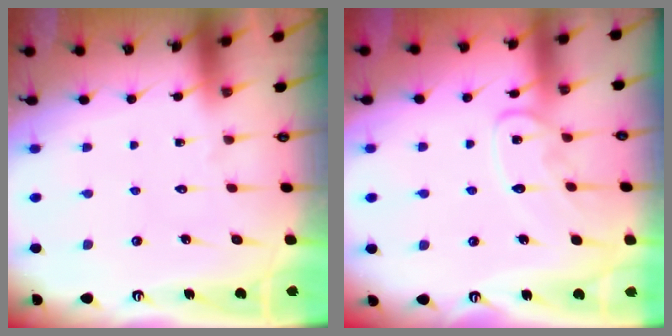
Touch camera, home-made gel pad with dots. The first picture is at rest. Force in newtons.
{"total": 10.5, "press": 10.5, "slide": 0.5}